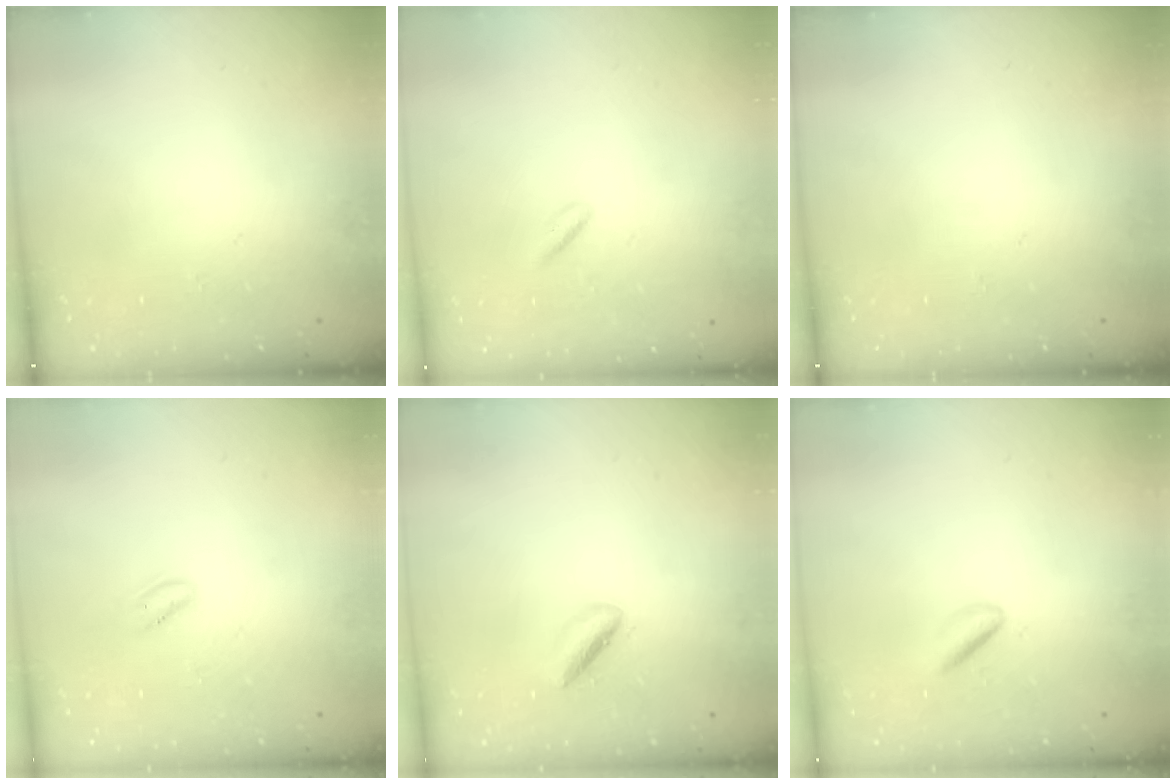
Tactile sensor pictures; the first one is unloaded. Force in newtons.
{"total": 1.3, "press": 1.1, "slide": 0.6}
{"total": 0.0}
{"total": 1.8, "press": 1.5, "slide": 0.9}
{"total": 2.3, "press": 2.2, "slide": 0.4}
{"total": 3.1, "press": 3.0, "slide": 1.0}